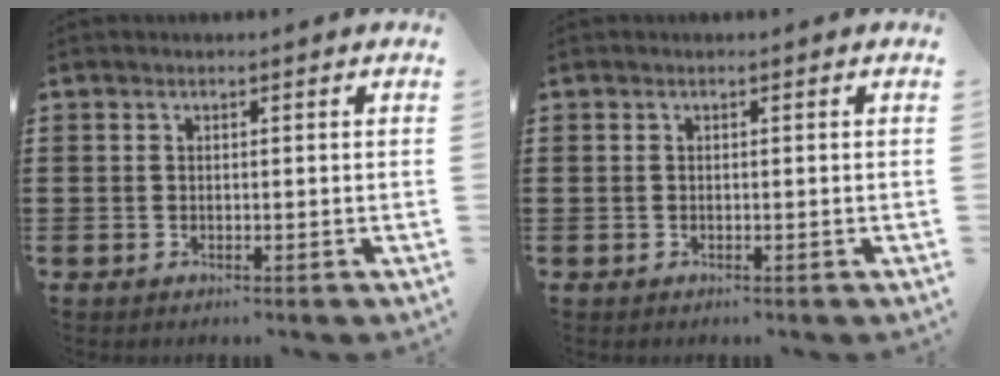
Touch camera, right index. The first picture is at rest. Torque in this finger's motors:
{"motor_torque": [0.96, 1.17, -0.05, -0.01]}